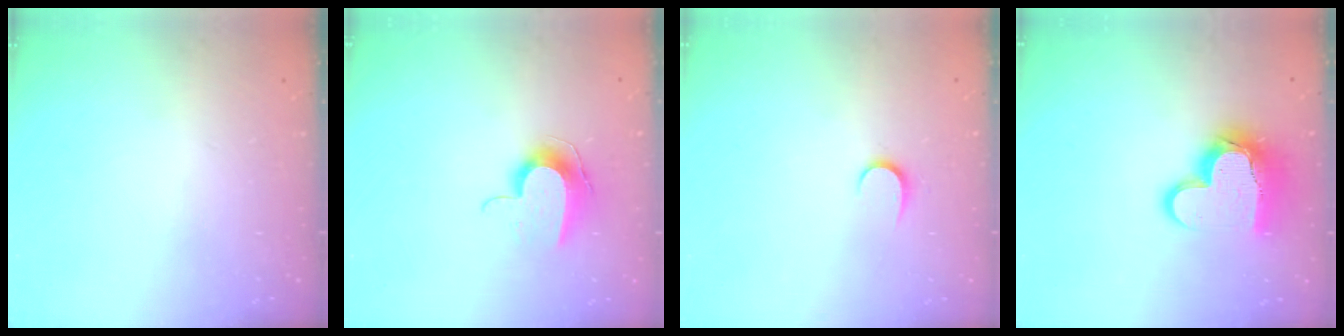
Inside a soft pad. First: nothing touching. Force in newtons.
{"total": 10.7, "press": 10.6, "slide": 0.8}
{"total": 5.1, "press": 5.1, "slide": 0.5}
{"total": 15.5, "press": 15.4, "slide": 1.8}